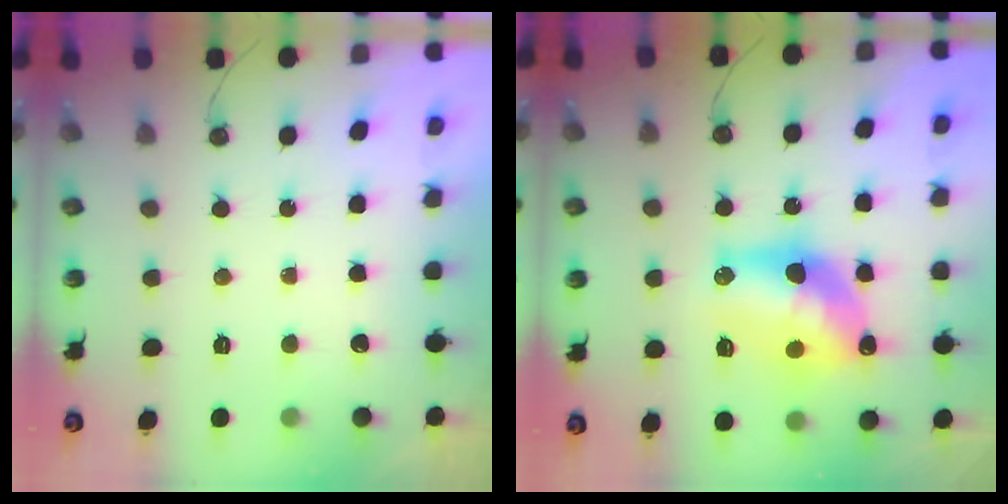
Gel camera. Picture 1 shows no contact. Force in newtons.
{"total": 15.0, "press": 14.9, "slide": 0.9}